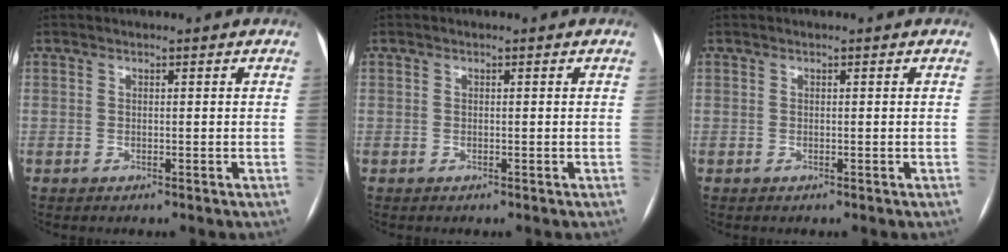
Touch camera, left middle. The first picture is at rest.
{"total": 0.0}
{"total": 0.0}